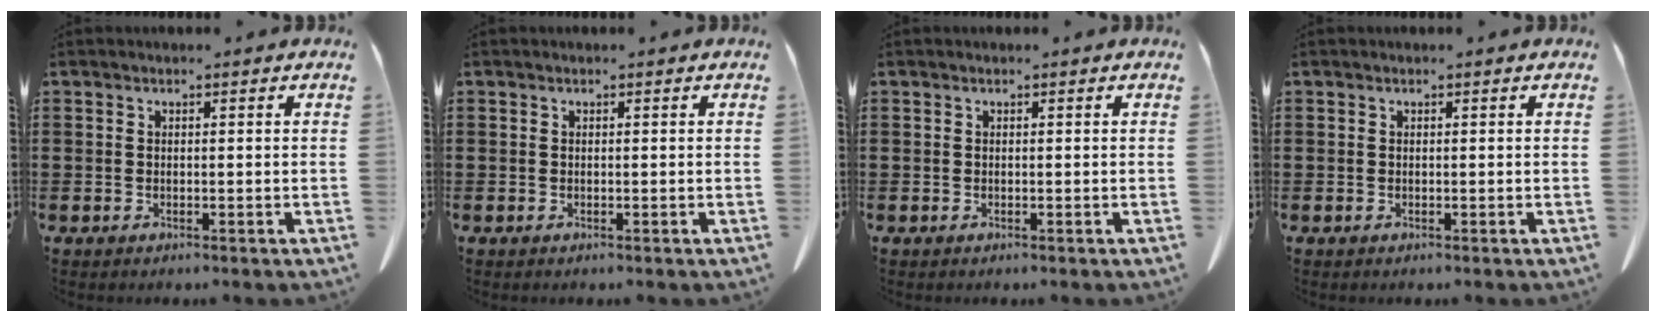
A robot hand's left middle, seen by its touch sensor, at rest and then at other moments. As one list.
[{"total": 0.0}, {"total": 0.0}, {"total": 0.0}]